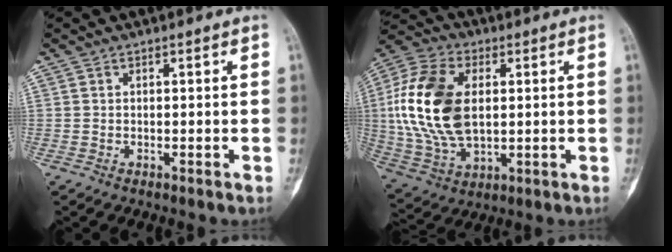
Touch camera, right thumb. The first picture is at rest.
{"total": 19.7, "force": [2.2, 11.9, 15.5], "torque": [-0.316, -0.003, 0.043]}